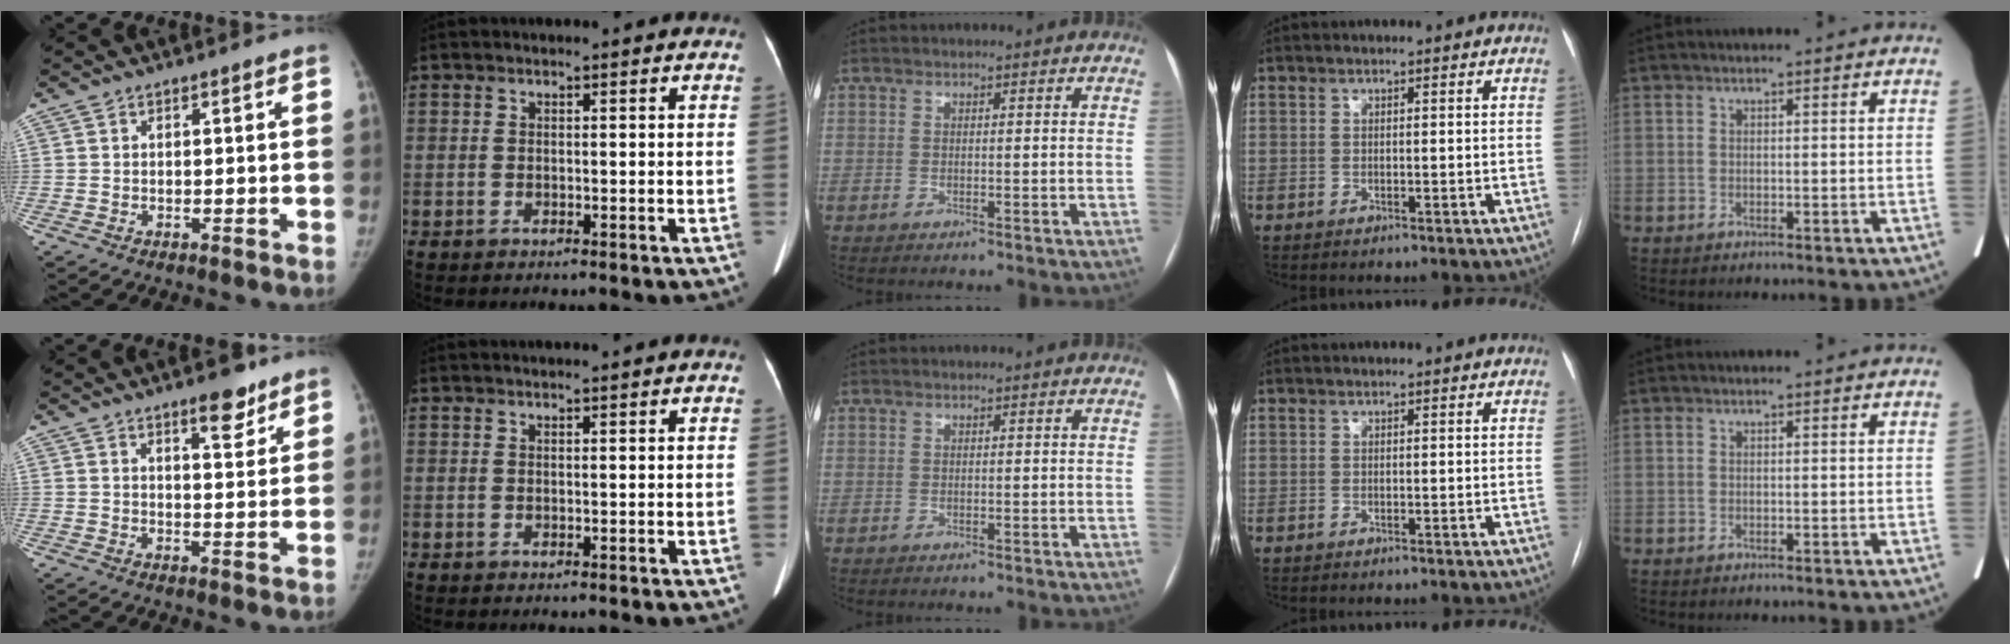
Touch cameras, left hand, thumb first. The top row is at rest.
{"thumb": {"total": 6.1, "force": [4.3, 2.2, 3.8], "torque": [-0.029, -0.026, 0.058]}, "index": {"total": 2.5, "force": [2.3, -0.3, 0.9], "torque": [-0.013, 0.020, 0.031]}}